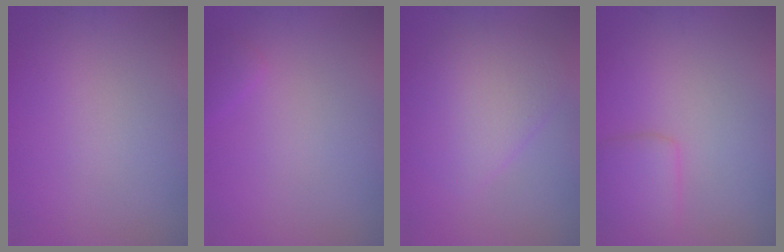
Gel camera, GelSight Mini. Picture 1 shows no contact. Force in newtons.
{"total": 0.7, "press": 0.7, "slide": 0.1}
{"total": 4.6, "press": 4.6, "slide": 0.2}
{"total": 2.7, "press": 2.7, "slide": 0.0}